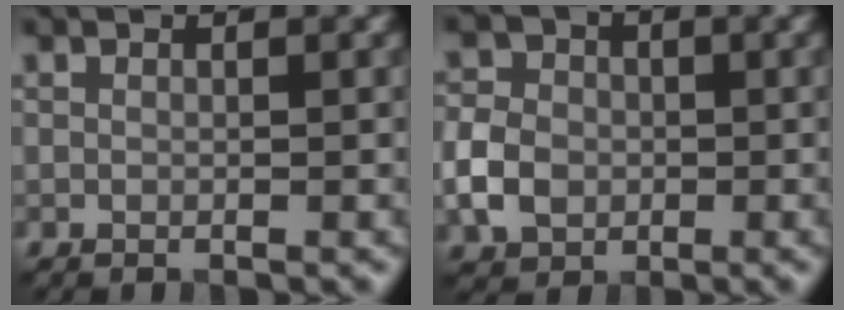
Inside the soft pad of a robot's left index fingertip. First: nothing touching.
{"total": 4.6, "force": [-1.0, 3.7, 2.4], "torque": [-0.050, 0.003, -0.028]}